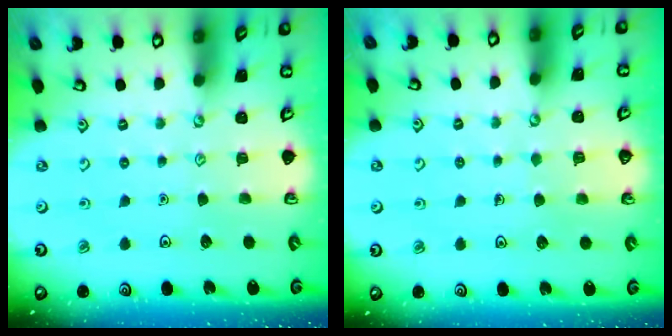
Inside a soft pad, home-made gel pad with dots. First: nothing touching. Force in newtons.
{"total": 3.7, "press": 3.7, "slide": 0.2}